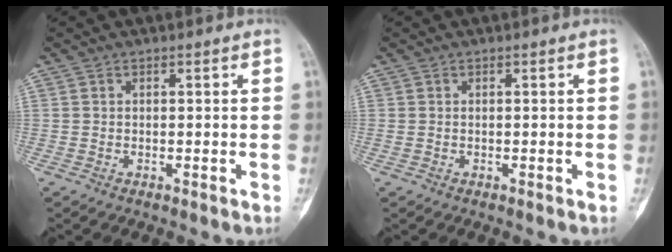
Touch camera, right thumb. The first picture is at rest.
{"total": 0.0}